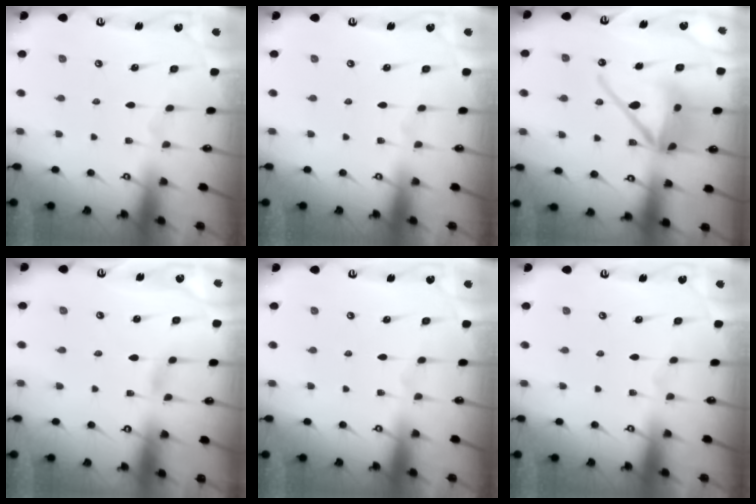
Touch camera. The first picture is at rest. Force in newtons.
{"total": 0.0}
{"total": 15.9, "press": 15.7, "slide": 2.5}
{"total": 1.2, "press": 1.2, "slide": 0.1}
{"total": 0.0}
{"total": 0.0}